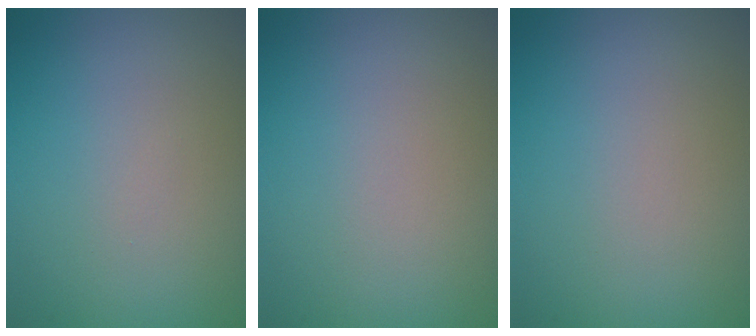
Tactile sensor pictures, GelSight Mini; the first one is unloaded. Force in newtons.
{"total": 0.0}
{"total": 0.0}